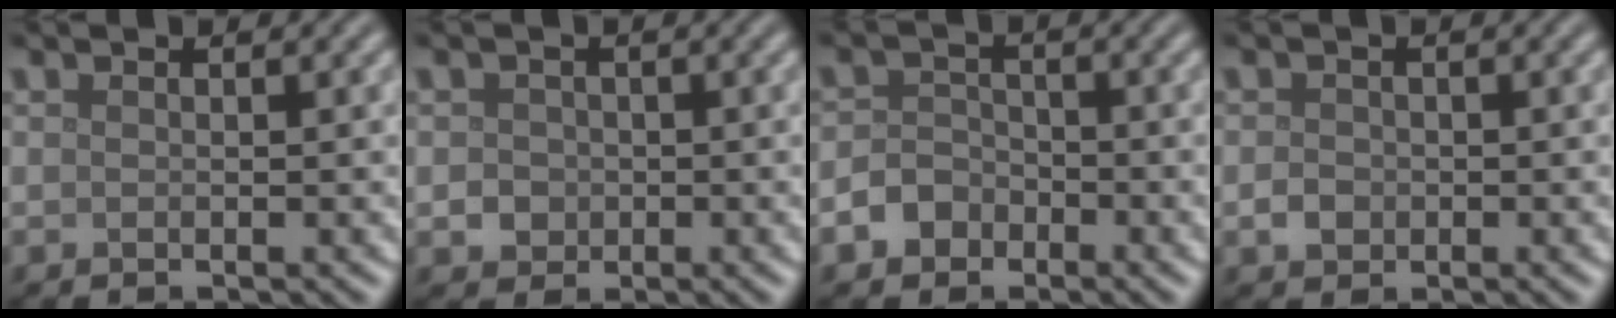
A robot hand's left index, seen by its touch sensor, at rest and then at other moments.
{"total": 1.8, "force": [-0.3, 1.7, 0.5], "torque": [0.008, -0.002, -0.007]}
{"total": 2.9, "force": [-1.7, 2.2, 0.8], "torque": [0.001, 0.004, -0.038]}
{"total": 1.5, "force": [-0.5, 1.3, 0.6], "torque": [-0.007, -0.001, -0.013]}